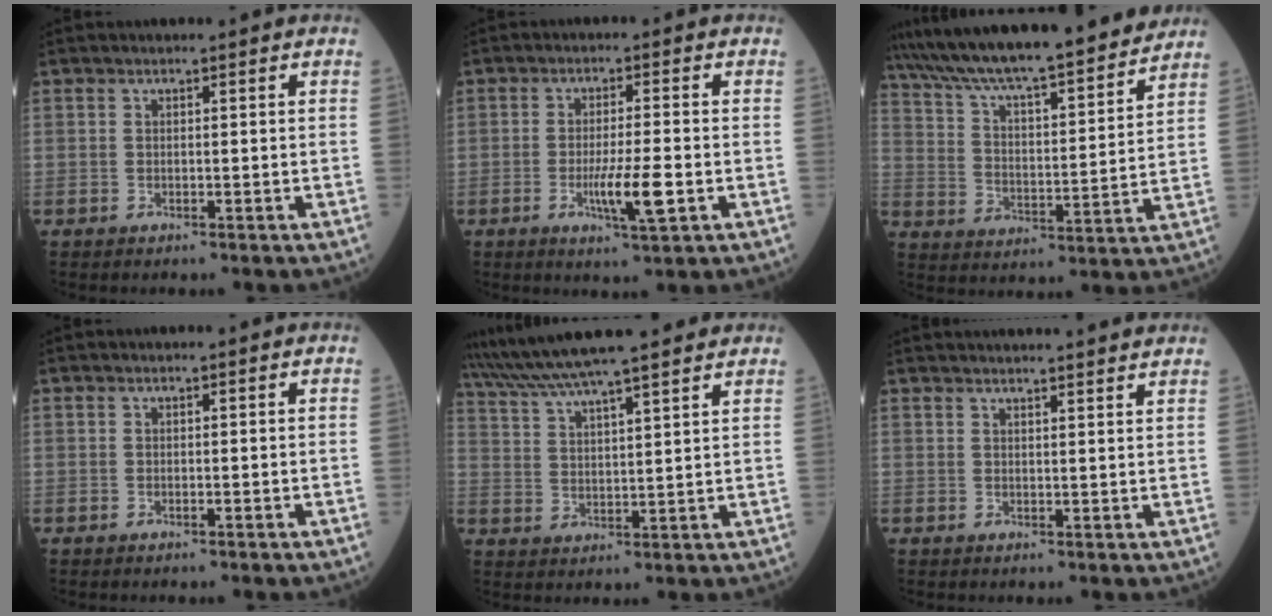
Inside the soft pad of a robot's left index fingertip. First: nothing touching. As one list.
[{"total": 6.3, "force": [-1.9, 0.3, 5.9], "torque": [-0.111, -0.012, -0.032]}, {"total": 22.4, "force": [20.1, 1.7, 9.9], "torque": [-0.171, -0.002, 0.304]}, {"total": 0.0}, {"total": 17.3, "force": [15.2, 0.8, 8.3], "torque": [-0.152, 0.038, 0.236]}, {"total": 11.8, "force": [11.2, 0.4, 3.7], "torque": [-0.045, 0.023, 0.127]}]